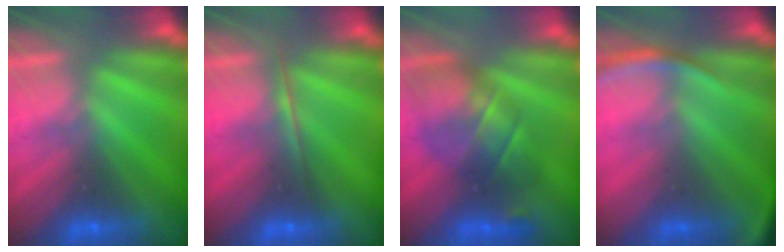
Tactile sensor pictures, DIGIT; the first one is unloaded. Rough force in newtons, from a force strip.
{"total": 1.7}
{"total": 7.3}
{"total": 2.6}